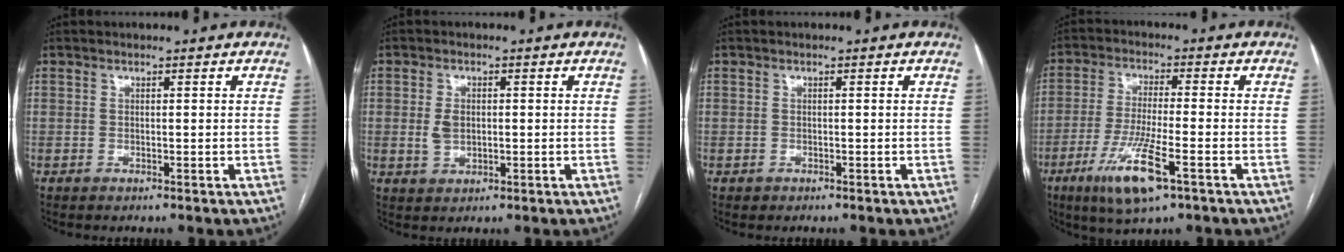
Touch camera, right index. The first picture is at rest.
{"total": 3.3, "force": [0.1, 2.2, 2.4], "torque": [-0.050, 0.002, 0.006]}
{"total": 0.8, "force": [-0.3, 0.7, 0.0], "torque": [-0.003, 0.005, -0.006]}
{"total": 10.2, "force": [-5.0, 1.2, 8.8], "torque": [-0.177, -0.022, -0.089]}